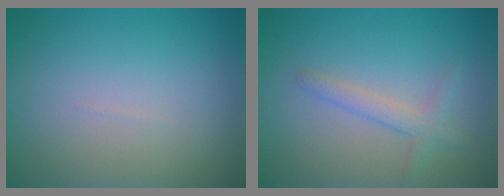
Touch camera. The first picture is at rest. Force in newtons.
{"total": 1.9, "press": 1.9, "slide": 0.1}